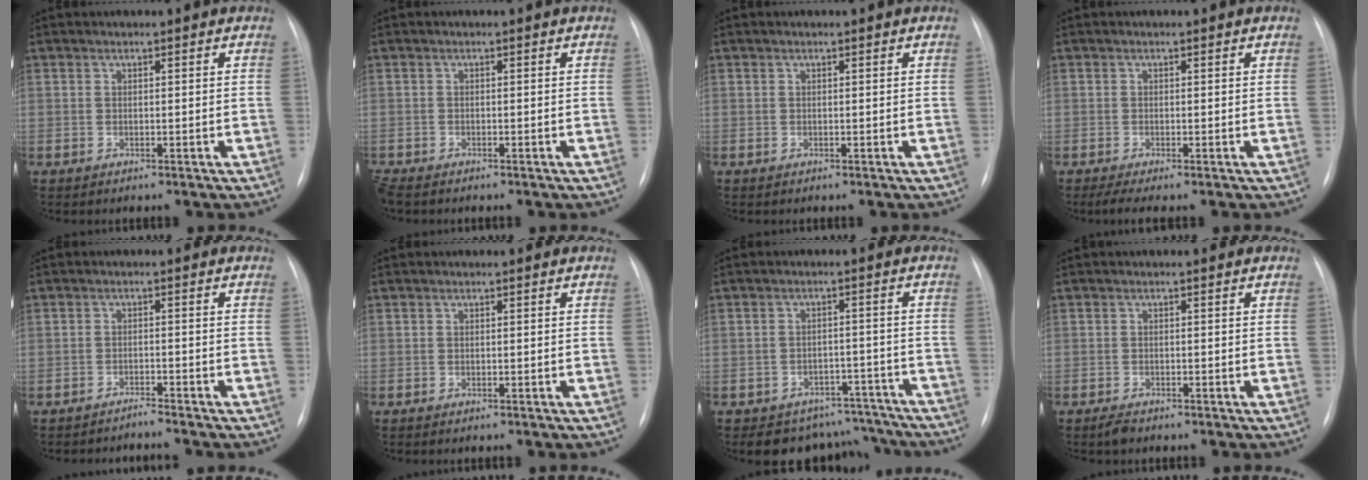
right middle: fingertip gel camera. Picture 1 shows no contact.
{"total": 2.0, "force": [-1.7, 0.6, 0.8], "torque": [-0.019, -0.006, -0.030]}
{"total": 0.0}
{"total": 2.2, "force": [-1.5, 0.1, 1.6], "torque": [-0.031, -0.009, -0.029]}
{"total": 2.1, "force": [-2.0, -0.6, -0.3], "torque": [0.007, -0.008, -0.031]}
{"total": 0.9, "force": [-0.8, 0.2, 0.5], "torque": [-0.009, -0.002, -0.008]}
{"total": 9.3, "force": [-8.3, 4.1, -0.3], "torque": [0.028, 0.040, -0.099]}
{"total": 1.6, "force": [-1.3, 0.6, 0.7], "torque": [-0.020, -0.002, -0.020]}